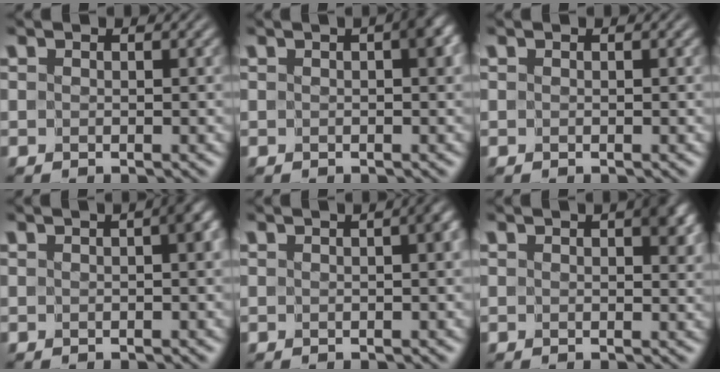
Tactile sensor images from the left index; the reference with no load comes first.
{"total": 1.9, "force": [0.3, 0.6, 1.8], "torque": [-0.017, 0.008, 0.003]}
{"total": 0.0}
{"total": 2.0, "force": [0.2, 0.4, 1.9], "torque": [-0.022, 0.009, 0.000]}
{"total": 2.5, "force": [0.5, 0.8, 2.3], "torque": [-0.020, 0.011, 0.004]}
{"total": 2.7, "force": [0.9, 1.4, 2.2], "torque": [-0.020, 0.002, 0.013]}